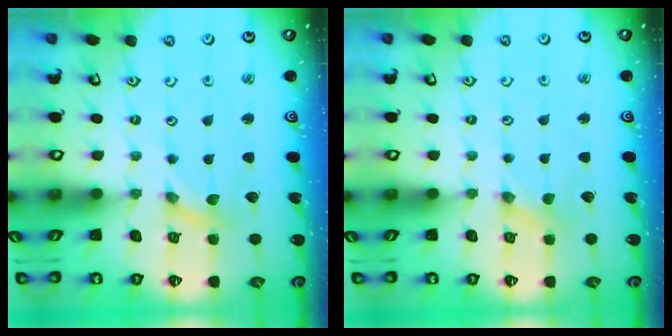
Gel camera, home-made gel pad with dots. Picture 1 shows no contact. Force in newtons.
{"total": 0.8, "press": 0.8, "slide": 0.2}